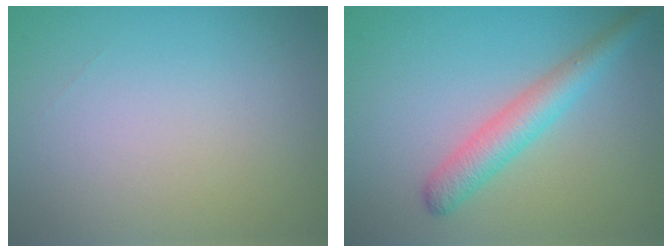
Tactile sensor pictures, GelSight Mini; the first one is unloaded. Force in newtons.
{"total": 2.8, "press": 2.8, "slide": 0.2}